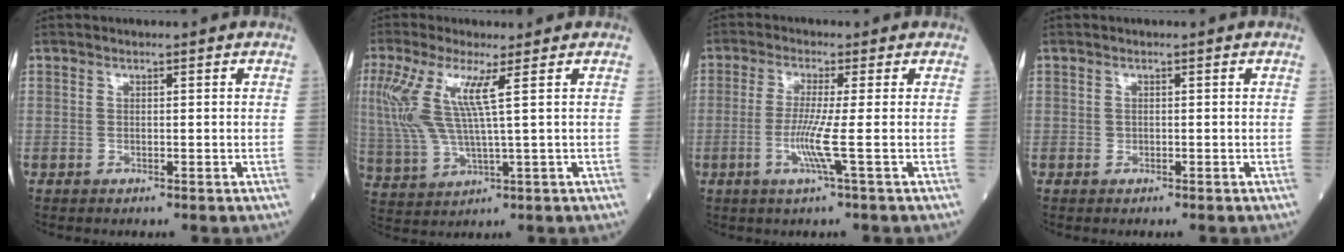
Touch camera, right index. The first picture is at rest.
{"total": 9.0, "force": [2.9, 0.4, 8.5], "torque": [-0.213, 0.005, 0.063]}
{"total": 5.0, "force": [-1.2, -1.2, 4.7], "torque": [-0.102, -0.013, -0.025]}
{"total": 0.0}